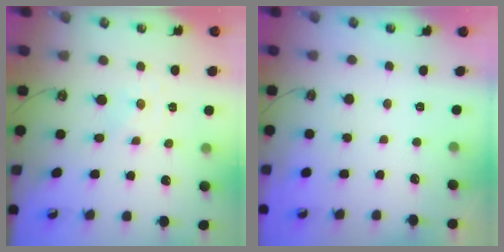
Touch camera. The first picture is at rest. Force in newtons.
{"total": 0.0}